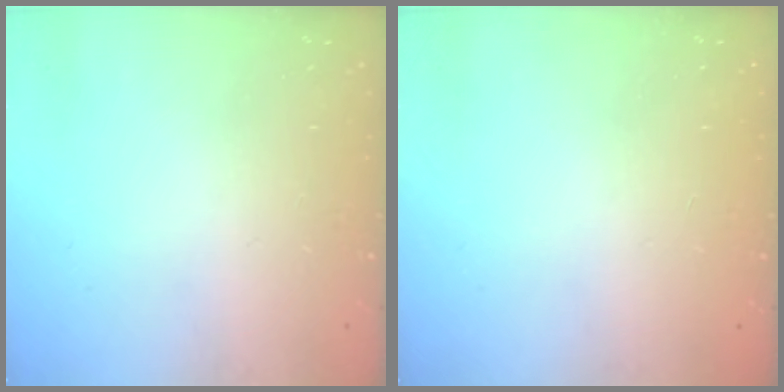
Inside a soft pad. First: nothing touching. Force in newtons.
{"total": 0.0}